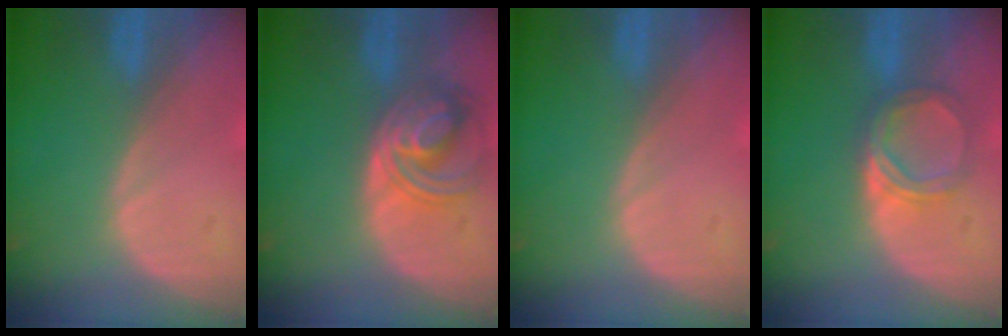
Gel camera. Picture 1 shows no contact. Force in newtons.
{"total": 6.4, "press": 6.3, "slide": 0.7}
{"total": 0.0}
{"total": 5.2, "press": 4.6, "slide": 2.5}